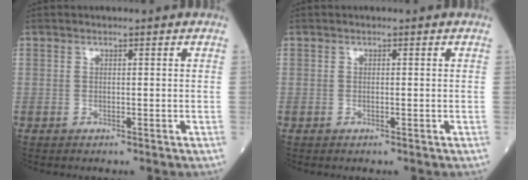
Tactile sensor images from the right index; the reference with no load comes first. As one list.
[{"total": 0.0}]